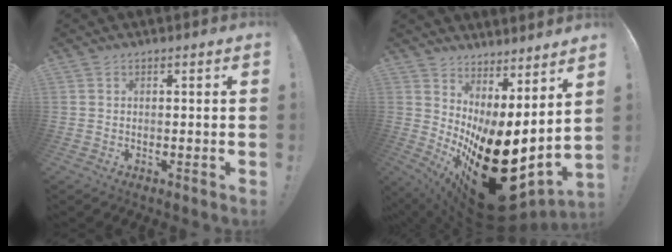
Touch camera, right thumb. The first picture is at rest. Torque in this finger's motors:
{"motor_torque": [-0.30, 2.26, 2.77, 0.00, 0.40]}